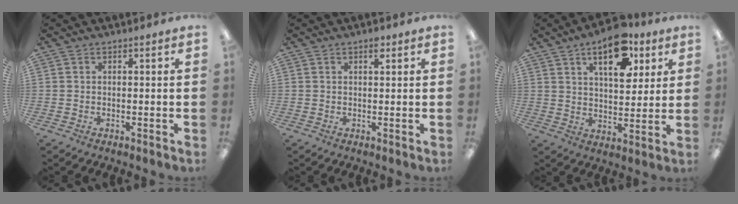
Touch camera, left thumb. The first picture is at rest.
{"total": 1.9, "force": [1.2, 0.7, 1.3], "torque": [-0.013, -0.005, 0.017]}
{"total": 14.2, "force": [7.9, 7.1, 9.5], "torque": [-0.126, -0.030, 0.132]}